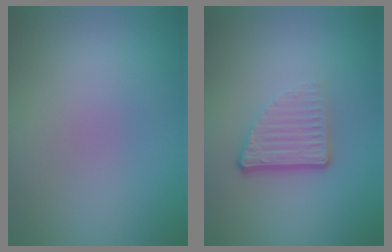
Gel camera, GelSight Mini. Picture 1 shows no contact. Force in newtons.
{"total": 3.7, "press": 2.4, "slide": 2.9}